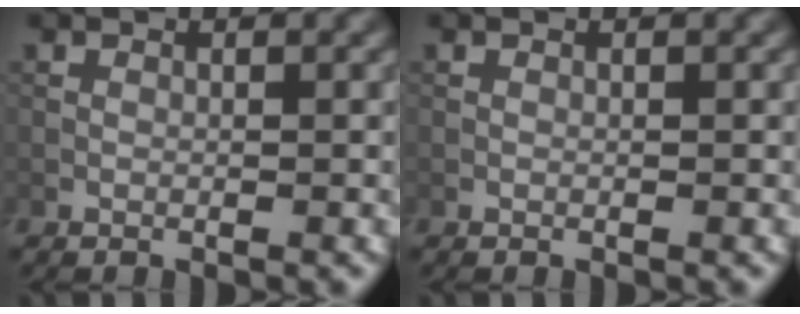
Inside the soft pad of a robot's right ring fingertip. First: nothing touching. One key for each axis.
{"total": 0.0}